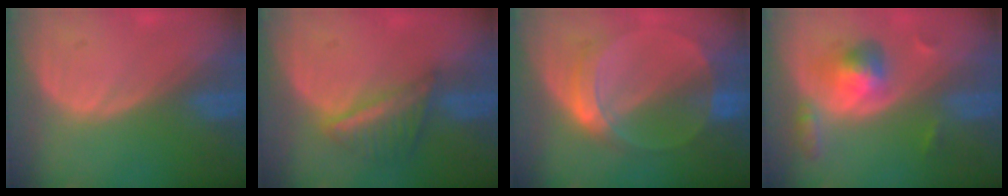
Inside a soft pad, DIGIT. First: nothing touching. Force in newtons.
{"total": 5.9, "press": 5.2, "slide": 2.8}
{"total": 6.1, "press": 5.6, "slide": 2.4}
{"total": 5.2, "press": 5.2, "slide": 0.4}